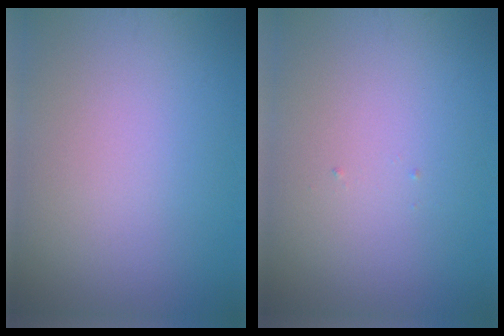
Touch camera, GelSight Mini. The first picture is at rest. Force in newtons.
{"total": 0.0}